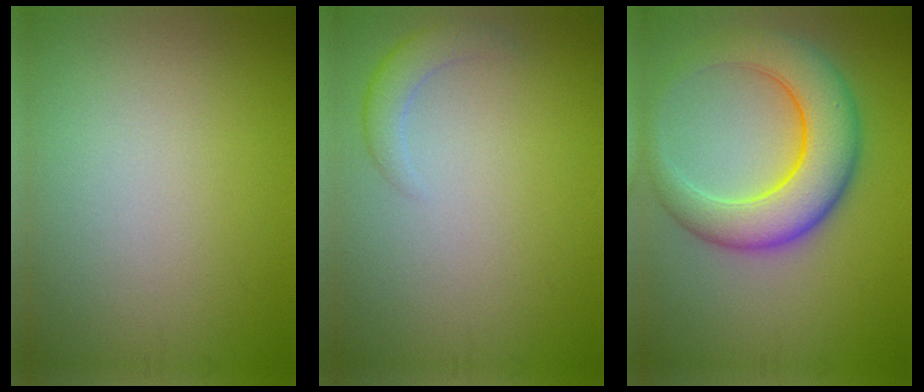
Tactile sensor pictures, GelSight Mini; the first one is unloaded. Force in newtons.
{"total": 2.0, "press": 2.0, "slide": 0.2}
{"total": 7.8, "press": 7.8, "slide": 0.1}